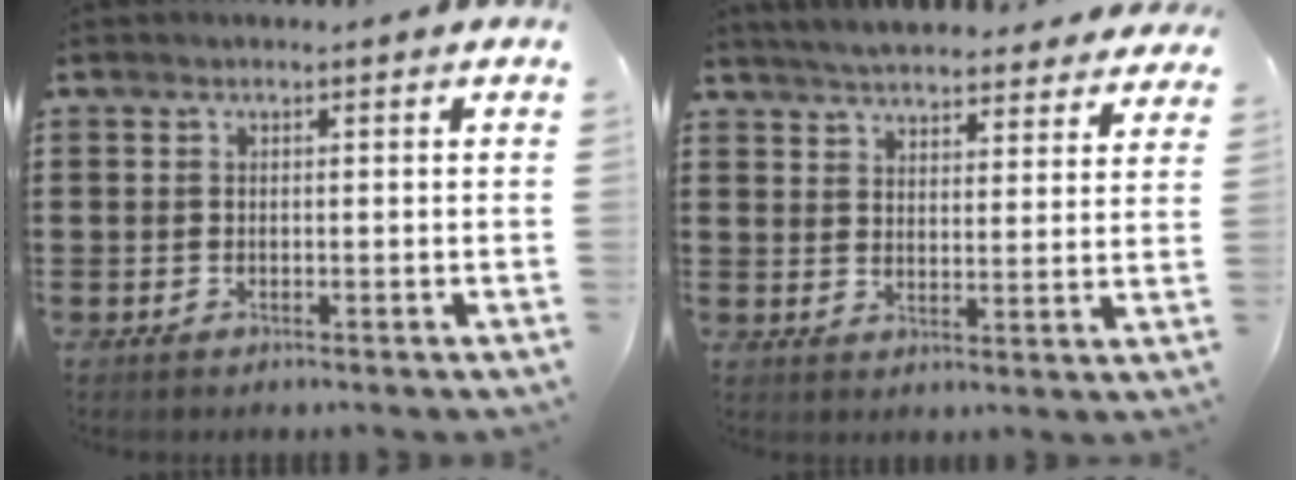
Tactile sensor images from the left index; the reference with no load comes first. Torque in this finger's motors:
{"motor_torque": [1.27, -0.87, 1.05, 0.11]}